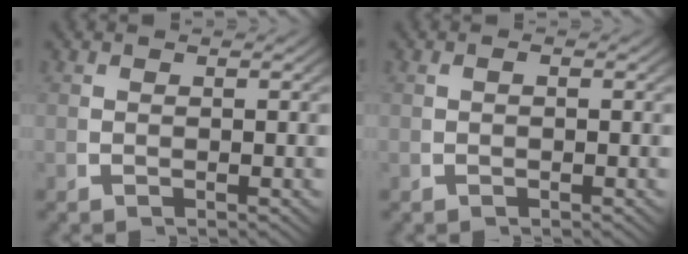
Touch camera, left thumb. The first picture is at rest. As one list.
[{"total": 0.0}]